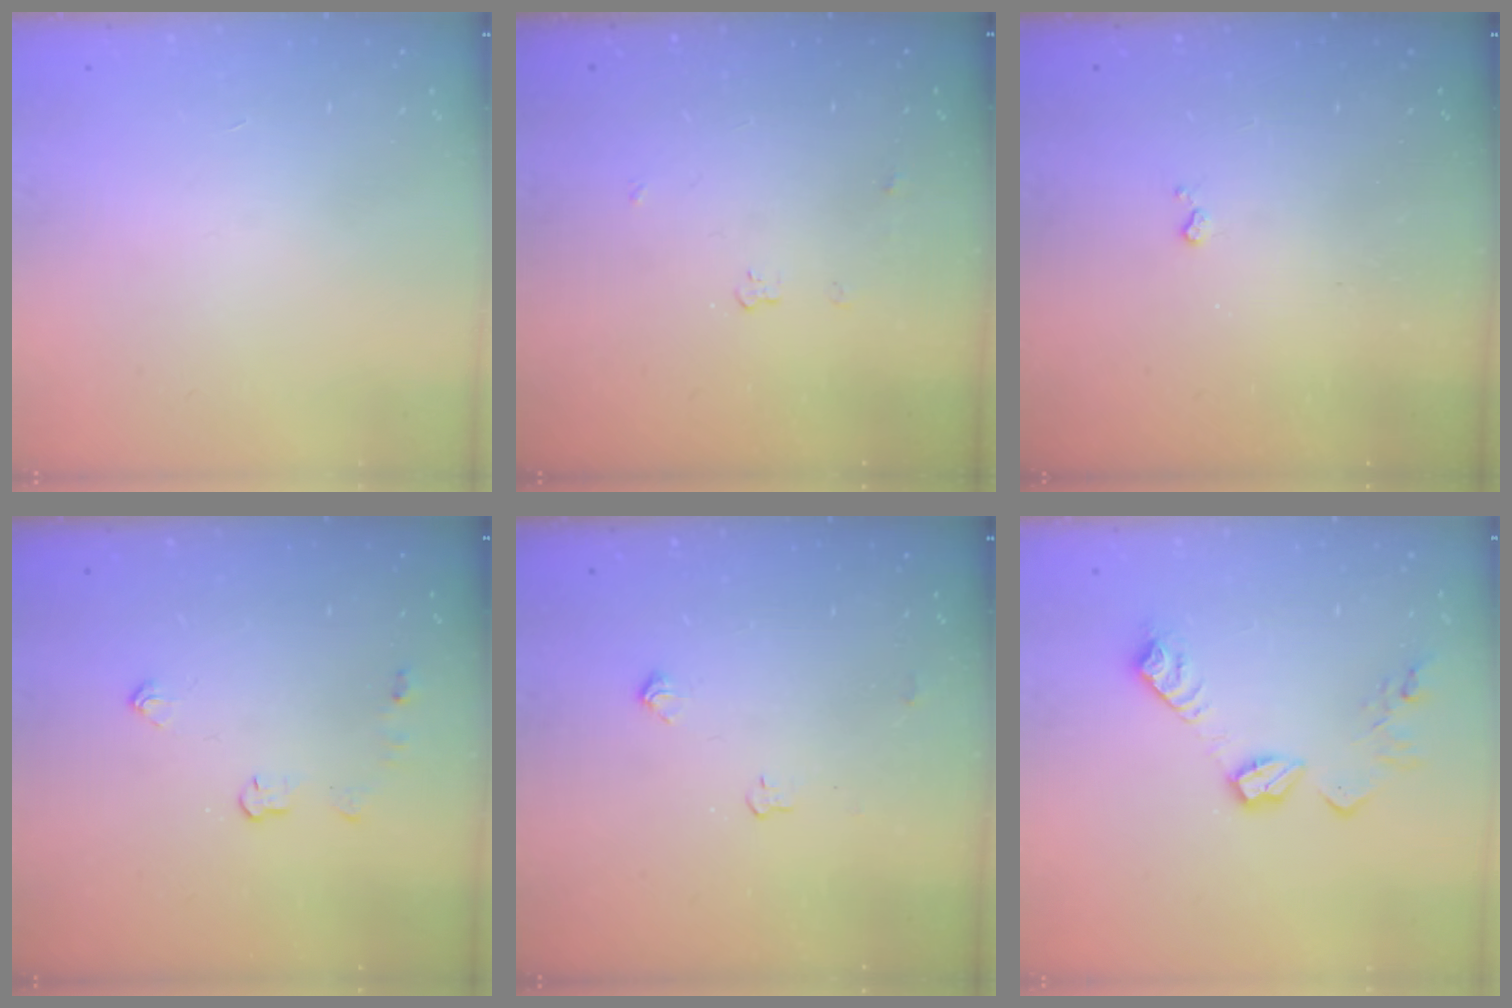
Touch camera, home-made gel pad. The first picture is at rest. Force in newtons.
{"total": 4.1, "press": 4.1, "slide": 0.3}
{"total": 2.9, "press": 2.8, "slide": 0.5}
{"total": 3.8, "press": 3.8, "slide": 0.6}
{"total": 4.0, "press": 4.0, "slide": 0.6}
{"total": 11.3, "press": 11.3, "slide": 0.6}